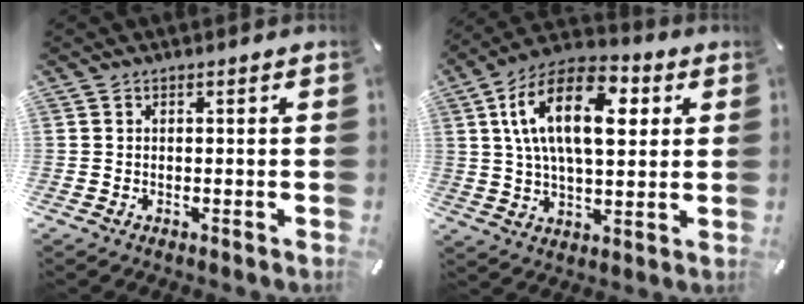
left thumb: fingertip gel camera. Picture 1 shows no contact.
{"total": 18.5, "force": [5.5, 10.2, 14.5], "torque": [-0.272, 0.002, 0.087]}